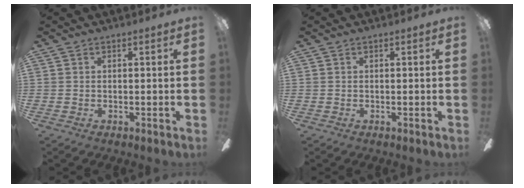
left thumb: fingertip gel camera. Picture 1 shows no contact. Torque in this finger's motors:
{"motor_torque": [0.00, 0.00, -0.01, 0.01, 0.00]}